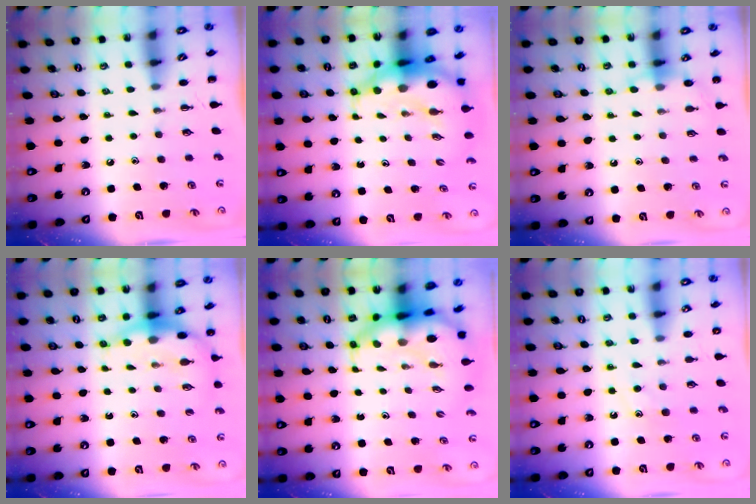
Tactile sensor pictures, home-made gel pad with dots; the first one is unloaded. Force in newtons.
{"total": 9.8, "press": 9.5, "slide": 2.3}
{"total": 7.6, "press": 7.3, "slide": 2.1}
{"total": 6.7, "press": 6.5, "slide": 1.9}
{"total": 8.0, "press": 7.7, "slide": 2.3}
{"total": 10.0, "press": 9.9, "slide": 0.7}